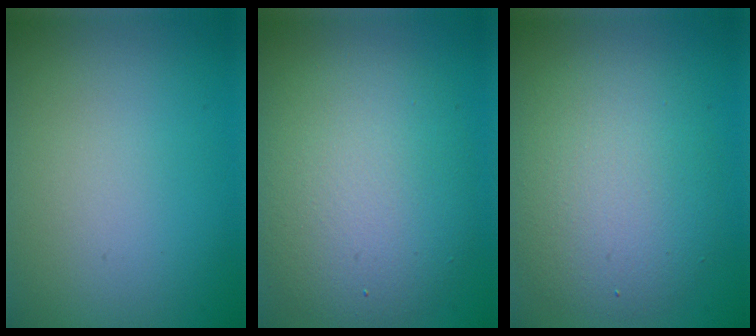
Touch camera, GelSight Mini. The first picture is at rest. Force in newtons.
{"total": 7.6, "press": 7.5, "slide": 0.6}
{"total": 5.9, "press": 5.9, "slide": 0.2}